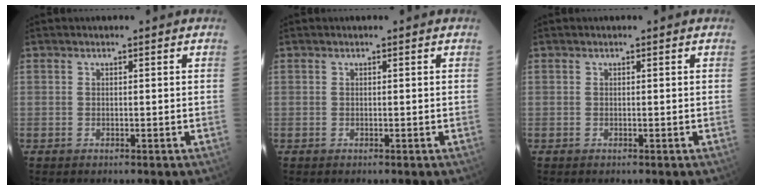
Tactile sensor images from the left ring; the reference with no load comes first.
{"total": 0.0}
{"total": 0.0}